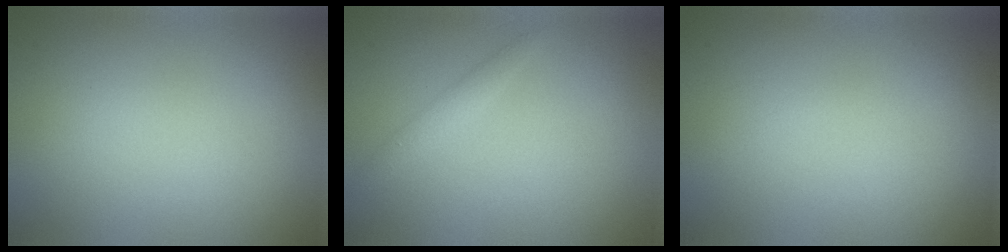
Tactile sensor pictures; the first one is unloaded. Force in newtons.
{"total": 1.1, "press": 1.1, "slide": 0.0}
{"total": 0.0}